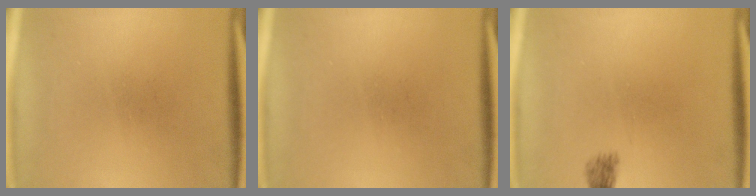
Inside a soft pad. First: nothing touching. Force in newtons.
{"total": 0.0}
{"total": 1.8}